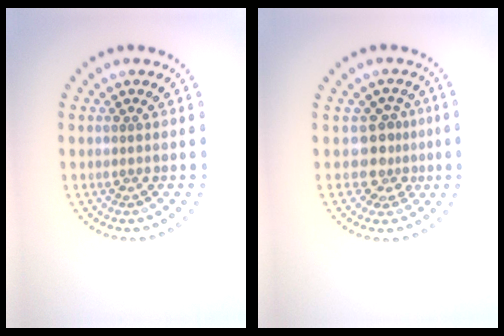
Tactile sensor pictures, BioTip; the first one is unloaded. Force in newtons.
{"total": 2.5, "press": 1.9, "slide": 1.7}